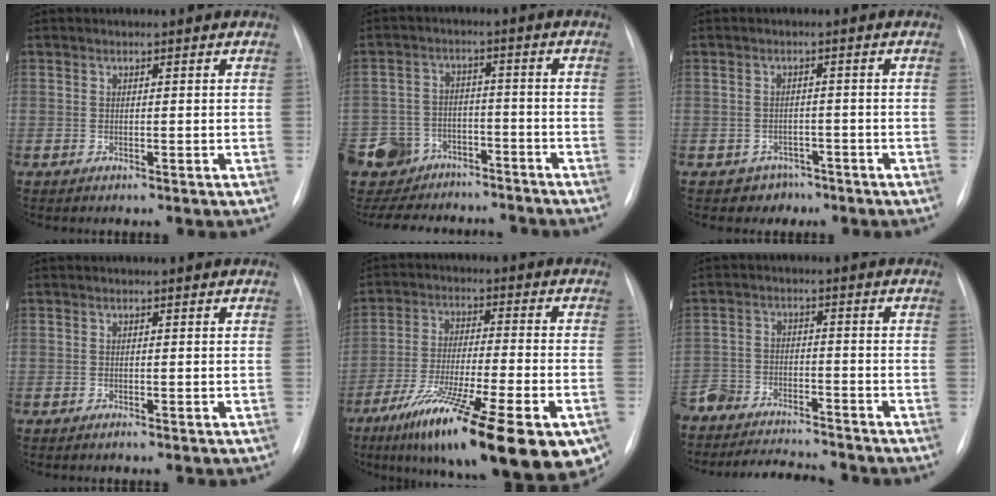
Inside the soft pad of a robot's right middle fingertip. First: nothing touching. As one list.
[{"total": 15.8, "force": [-12.6, 9.1, 3.1], "torque": [-0.080, 0.027, -0.175]}, {"total": 3.2, "force": [-2.1, 2.4, -0.3], "torque": [0.003, 0.013, -0.028]}, {"total": 0.0}, {"total": 24.6, "force": [-14.5, 4.4, 19.3], "torque": [-0.254, -0.037, -0.231]}, {"total": 15.2, "force": [-14.1, 2.8, 4.9], "torque": [-0.103, -0.006, -0.218]}]